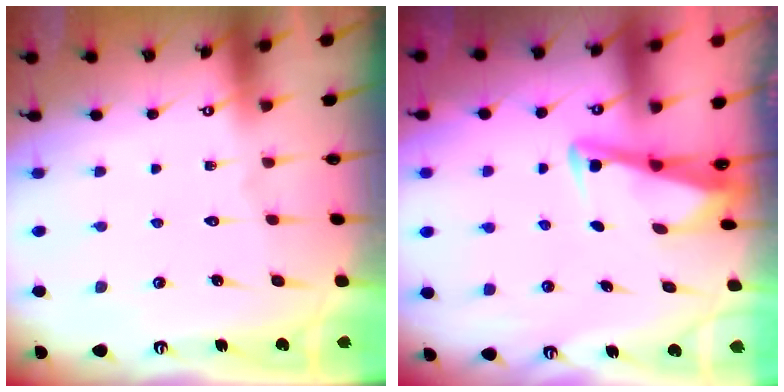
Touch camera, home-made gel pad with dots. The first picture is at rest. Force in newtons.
{"total": 3.4, "press": 3.3, "slide": 0.4}